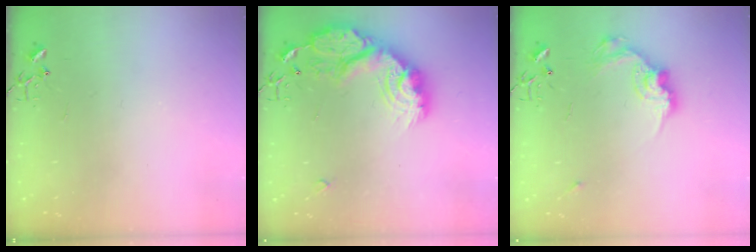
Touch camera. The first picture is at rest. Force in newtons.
{"total": 22.6, "press": 22.5, "slide": 1.9}
{"total": 13.5, "press": 13.5, "slide": 0.8}